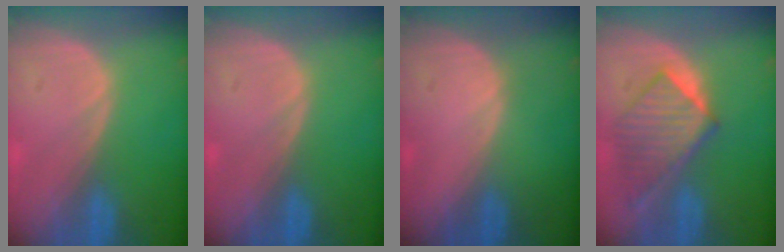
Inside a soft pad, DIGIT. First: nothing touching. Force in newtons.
{"total": 0.0}
{"total": 0.6, "press": 0.1, "slide": 0.6}
{"total": 7.2, "press": 7.2, "slide": 0.5}